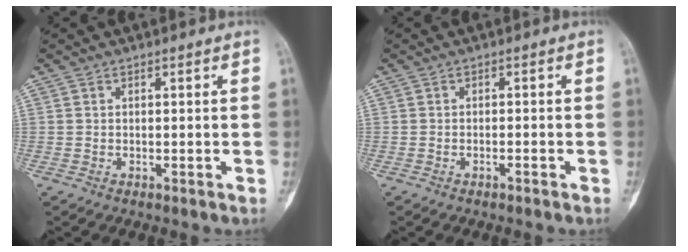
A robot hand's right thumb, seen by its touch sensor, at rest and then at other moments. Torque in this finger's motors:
{"motor_torque": [-0.56, -0.30, -0.21, -0.12, 0.00]}